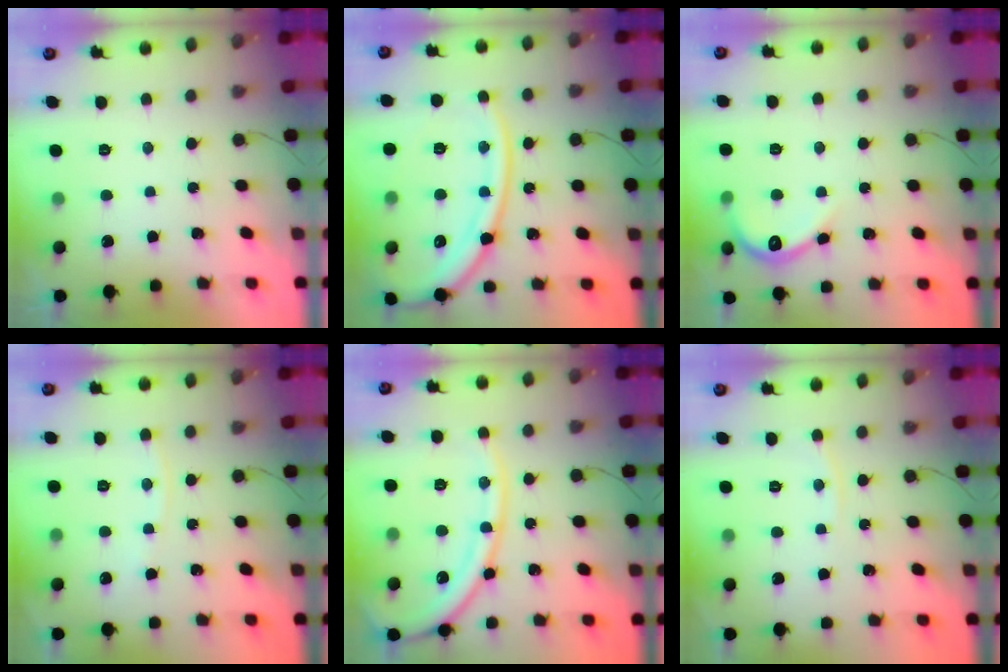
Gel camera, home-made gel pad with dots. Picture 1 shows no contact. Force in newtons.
{"total": 17.2, "press": 17.1, "slide": 1.8}
{"total": 7.4, "press": 7.4, "slide": 0.4}
{"total": 3.2, "press": 3.1, "slide": 0.4}
{"total": 14.2, "press": 14.1, "slide": 1.6}
{"total": 2.9, "press": 2.9, "slide": 0.1}